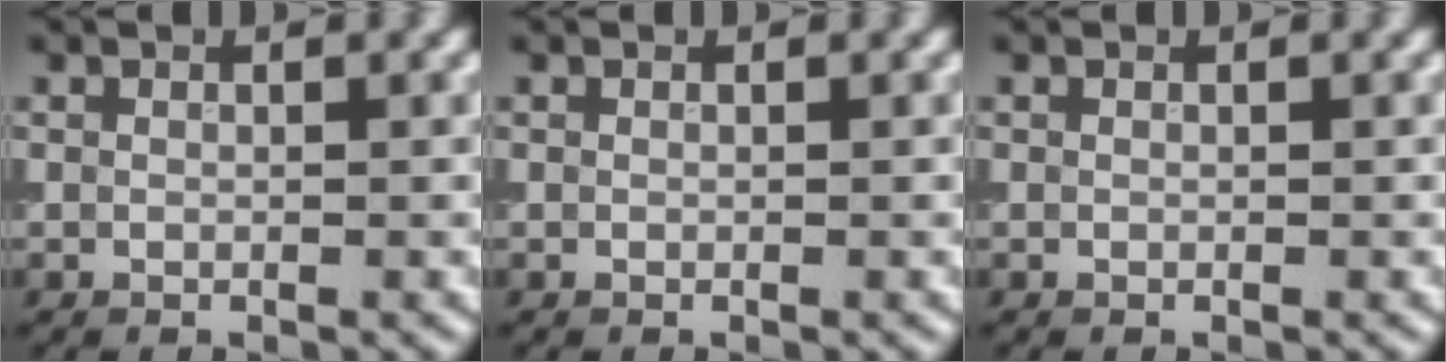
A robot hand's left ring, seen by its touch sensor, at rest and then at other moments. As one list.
[{"total": 0.0}, {"total": 0.0}]